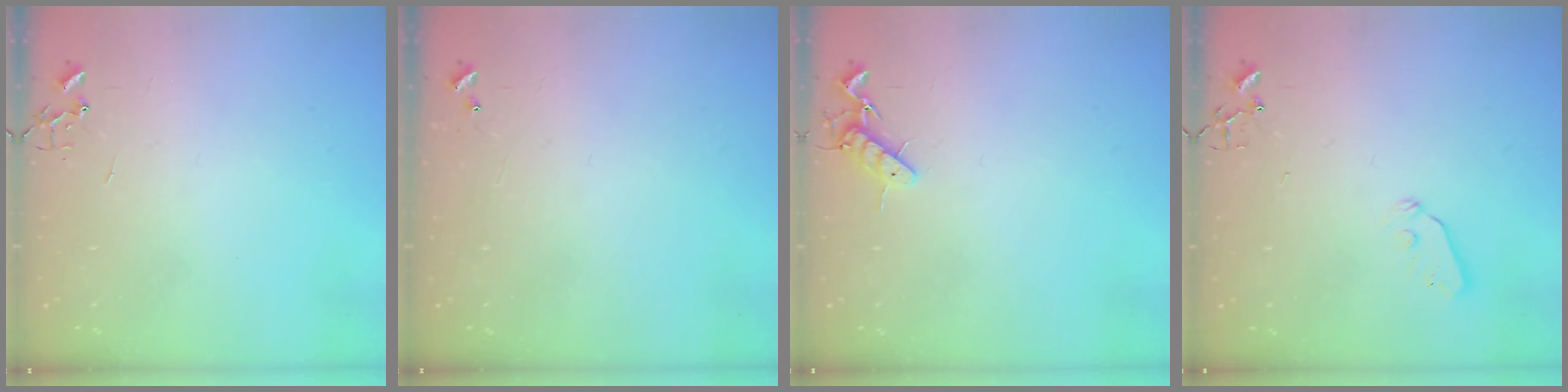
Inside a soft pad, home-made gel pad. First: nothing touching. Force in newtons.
{"total": 4.1, "press": 4.1, "slide": 0.5}
{"total": 8.0, "press": 7.9, "slide": 1.4}
{"total": 3.8, "press": 3.7, "slide": 0.7}